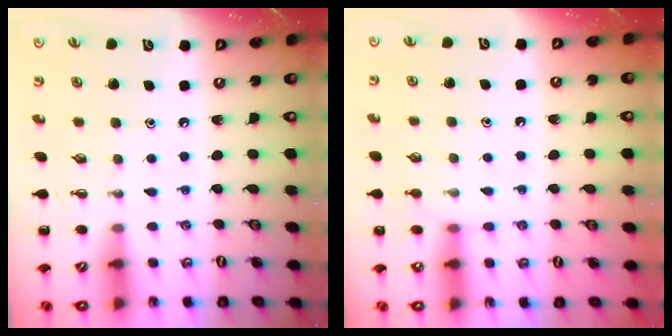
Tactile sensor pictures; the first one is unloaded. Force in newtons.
{"total": 5.2, "press": 5.0, "slide": 1.5}